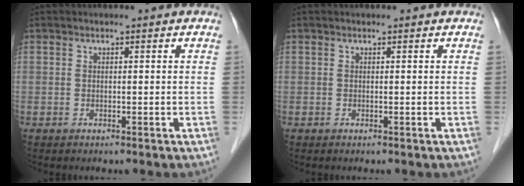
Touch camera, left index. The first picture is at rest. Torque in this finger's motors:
{"motor_torque": [0.00, 0.00, 0.00, 0.00]}